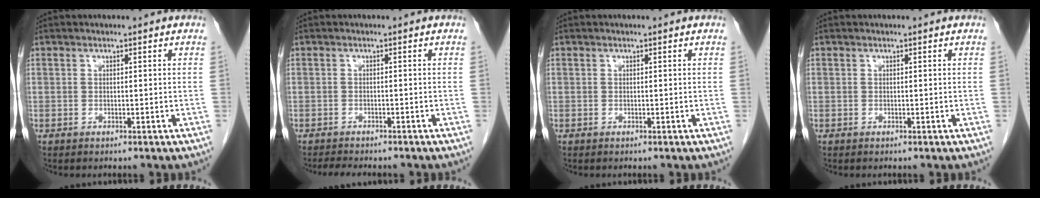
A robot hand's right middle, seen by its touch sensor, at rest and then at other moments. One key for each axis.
{"total": 4.6, "fx": -4.1, "fy": 1.0, "fz": 1.9, "tx": -0.028, "ty": -0.008, "tz": -0.057}
{"total": 0.0}
{"total": 0.0}